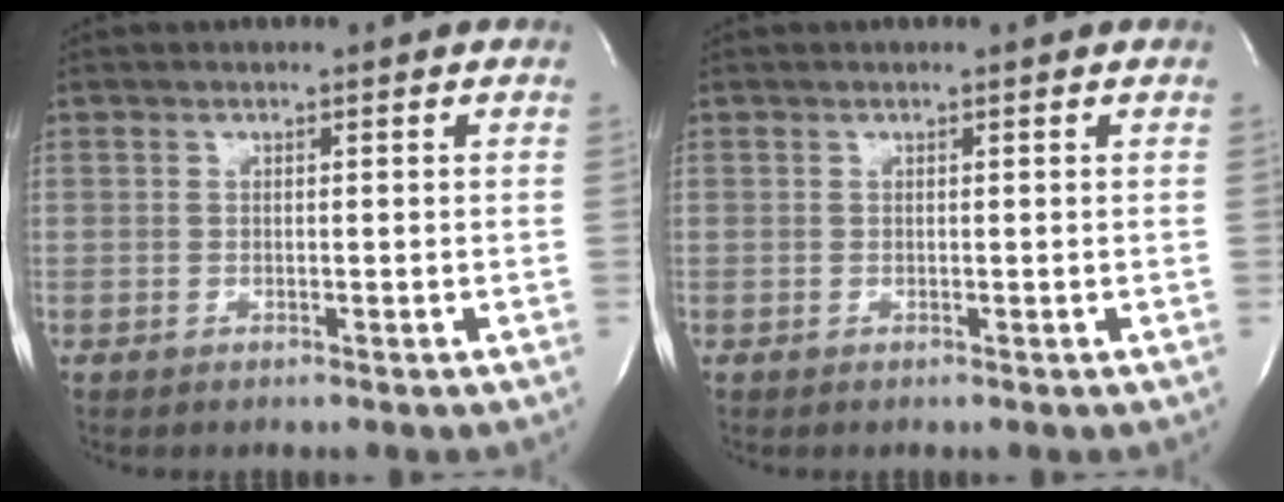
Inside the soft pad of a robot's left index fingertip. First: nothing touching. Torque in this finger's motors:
{"motor_torque": [0.35, -0.12, -0.05, -0.01]}